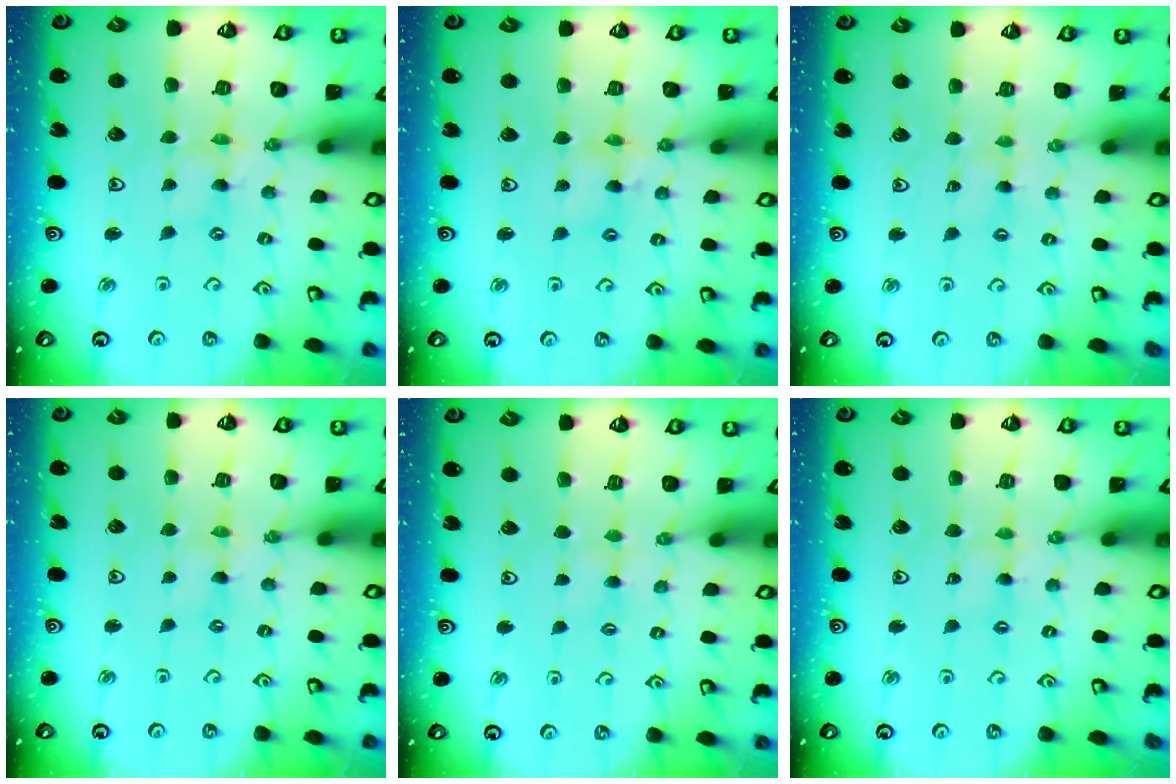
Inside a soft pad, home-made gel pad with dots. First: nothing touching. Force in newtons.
{"total": 5.6, "press": 5.6, "slide": 0.4}
{"total": 1.7, "press": 1.6, "slide": 0.4}
{"total": 1.1, "press": 1.1, "slide": 0.2}
{"total": 2.0, "press": 1.9, "slide": 0.4}
{"total": 2.6, "press": 2.6, "slide": 0.3}